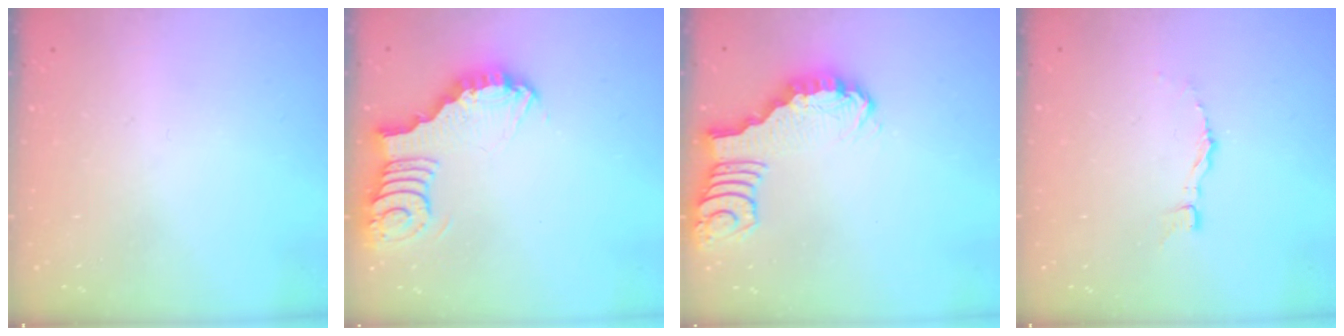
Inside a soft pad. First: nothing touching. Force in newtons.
{"total": 4.9, "press": 4.8, "slide": 0.3}
{"total": 2.7, "press": 2.7, "slide": 0.4}
{"total": 3.1, "press": 3.1, "slide": 0.2}